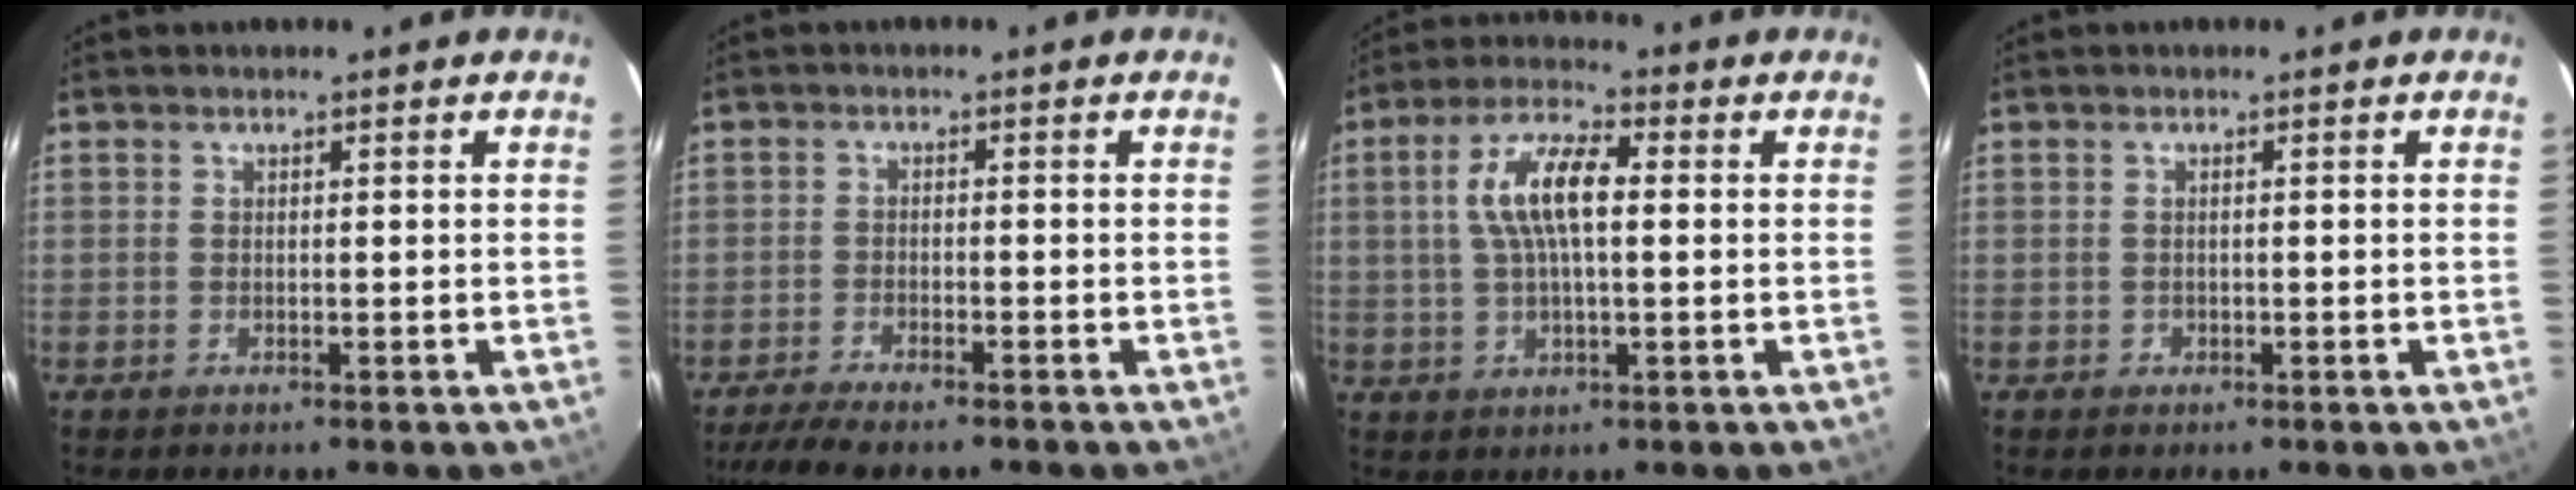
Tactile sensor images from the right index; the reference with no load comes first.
{"total": 7.3, "force": [-6.1, 1.3, 3.8], "torque": [-0.094, -0.021, -0.107]}
{"total": 9.8, "force": [1.2, 3.4, 9.1], "torque": [-0.177, 0.018, 0.023]}
{"total": 0.7, "force": [-0.4, 0.6, 0.1], "torque": [0.001, 0.002, -0.003]}